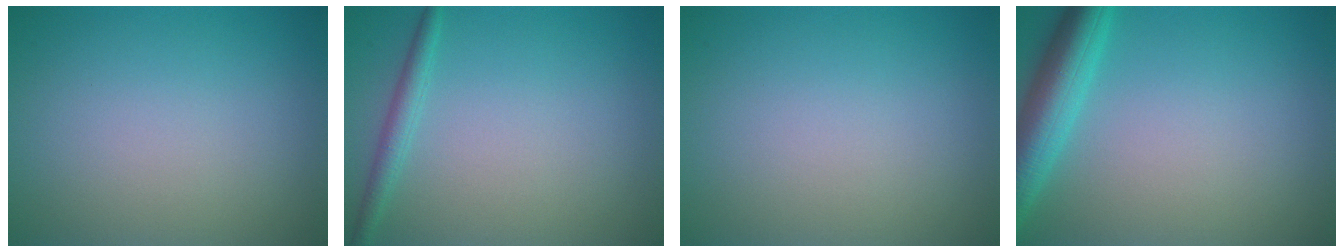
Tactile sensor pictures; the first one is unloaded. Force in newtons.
{"total": 1.6, "press": 1.6, "slide": 0.0}
{"total": 0.0}
{"total": 5.1, "press": 5.1, "slide": 0.3}